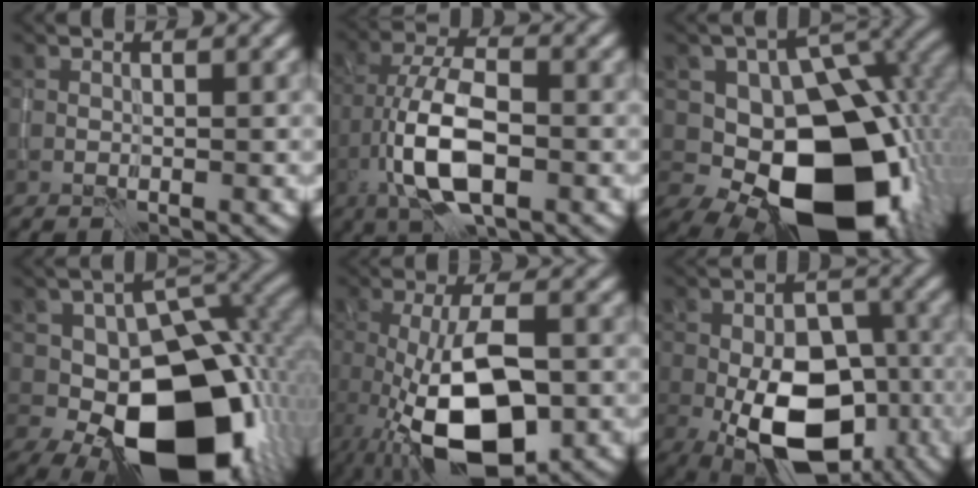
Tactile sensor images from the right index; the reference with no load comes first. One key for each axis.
{"total": 8.7, "fx": -3.2, "fy": 3.7, "fz": 7.2, "tx": -0.145, "ty": 0.005, "tz": -0.066}
{"total": 16.8, "fx": -4.1, "fy": 11.1, "fz": 11.9, "tx": -0.157, "ty": -0.013, "tz": -0.063}
{"total": 17.6, "fx": -4.9, "fy": 11.2, "fz": 12.6, "tx": -0.169, "ty": -0.019, "tz": -0.062}
{"total": 11.9, "fx": -3.6, "fy": 5.0, "fz": 10.1, "tx": -0.190, "ty": -0.017, "tz": -0.057}
{"total": 14.3, "fx": -5.4, "fy": 8.3, "fz": 10.3, "tx": -0.167, "ty": -0.028, "tz": -0.075}